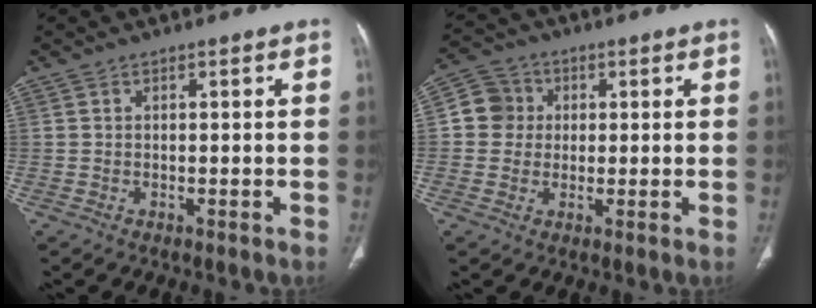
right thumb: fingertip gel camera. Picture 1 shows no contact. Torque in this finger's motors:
{"motor_torque": [0.70, 1.19, 0.24, -0.51, 0.03]}